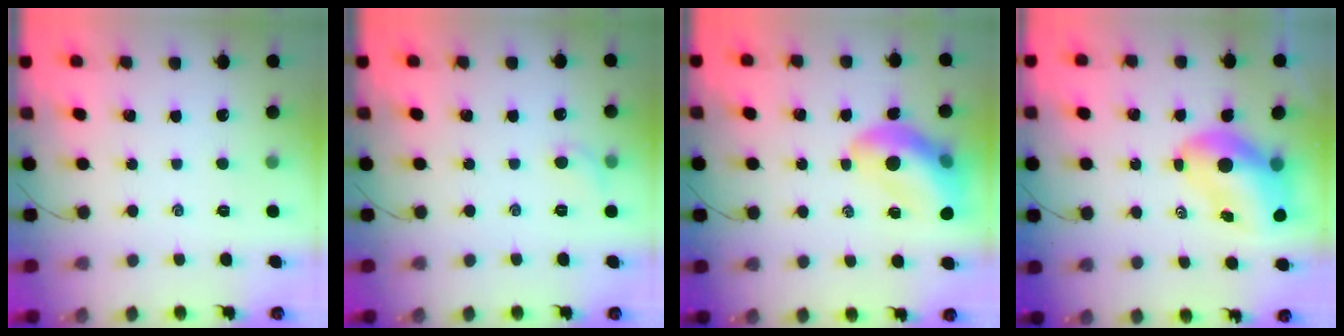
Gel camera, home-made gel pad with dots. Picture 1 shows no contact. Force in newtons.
{"total": 4.8, "press": 4.6, "slide": 1.5}
{"total": 13.6, "press": 12.9, "slide": 4.1}
{"total": 10.2, "press": 9.9, "slide": 2.5}